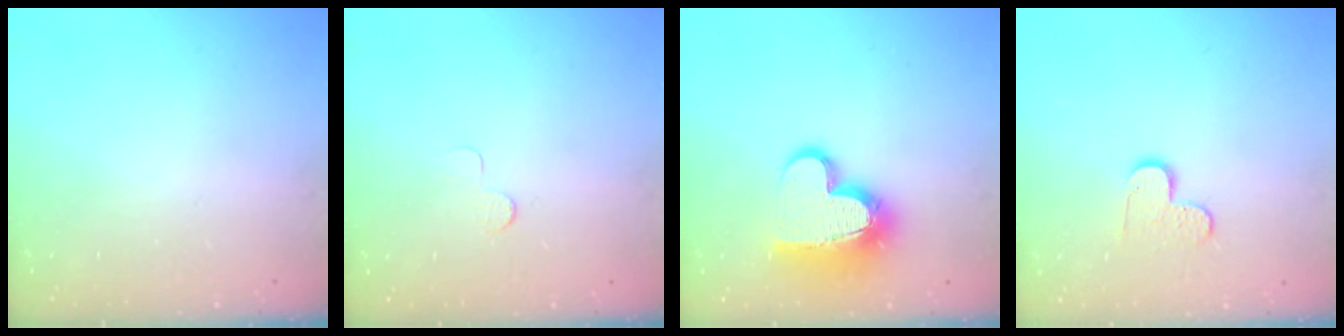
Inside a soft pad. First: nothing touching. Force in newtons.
{"total": 3.0, "press": 2.9, "slide": 0.3}
{"total": 14.7, "press": 14.6, "slide": 1.2}
{"total": 4.9, "press": 4.9, "slide": 0.2}